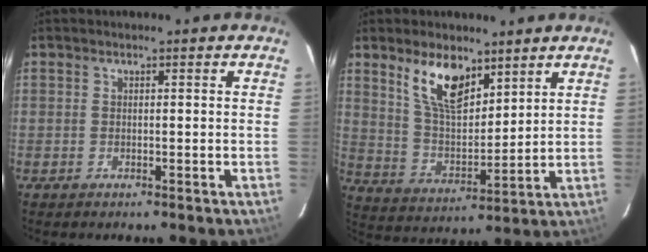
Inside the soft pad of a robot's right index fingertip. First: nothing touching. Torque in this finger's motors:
{"motor_torque": [0.85, 0.78, 0.36, 0.12]}